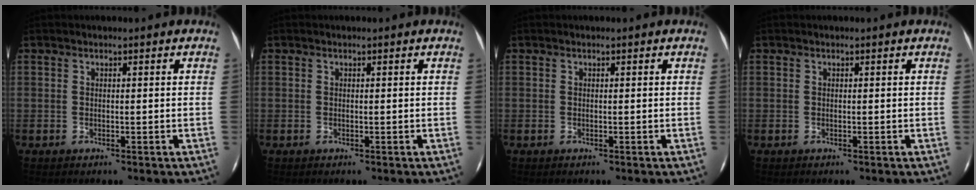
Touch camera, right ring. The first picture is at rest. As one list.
[{"total": 0.0}, {"total": 0.0}, {"total": 0.0}]